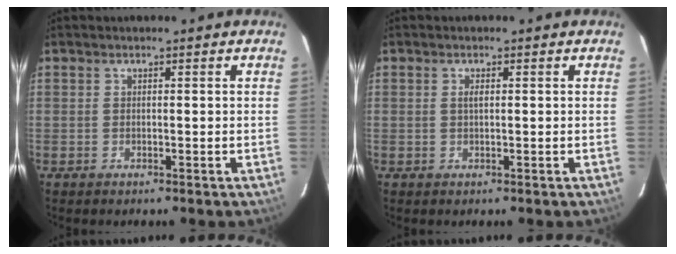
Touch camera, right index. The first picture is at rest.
{"total": 0.9, "force": [0.2, 0.2, 0.9], "torque": [-0.017, 0.002, 0.003]}